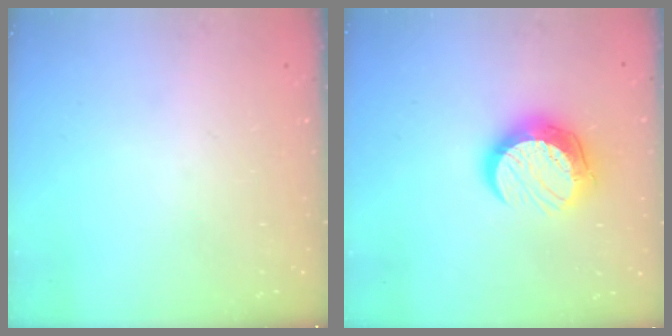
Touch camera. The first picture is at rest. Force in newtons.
{"total": 12.3, "press": 12.2, "slide": 1.0}